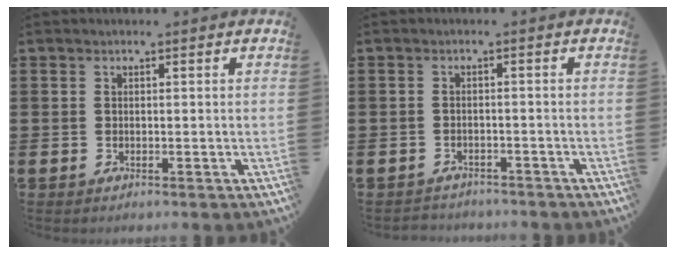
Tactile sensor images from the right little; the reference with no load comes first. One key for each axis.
{"total": 1.4, "fx": -1.4, "fy": 0.2, "fz": -0.2, "tx": -0.001, "ty": 0.004, "tz": -0.032}